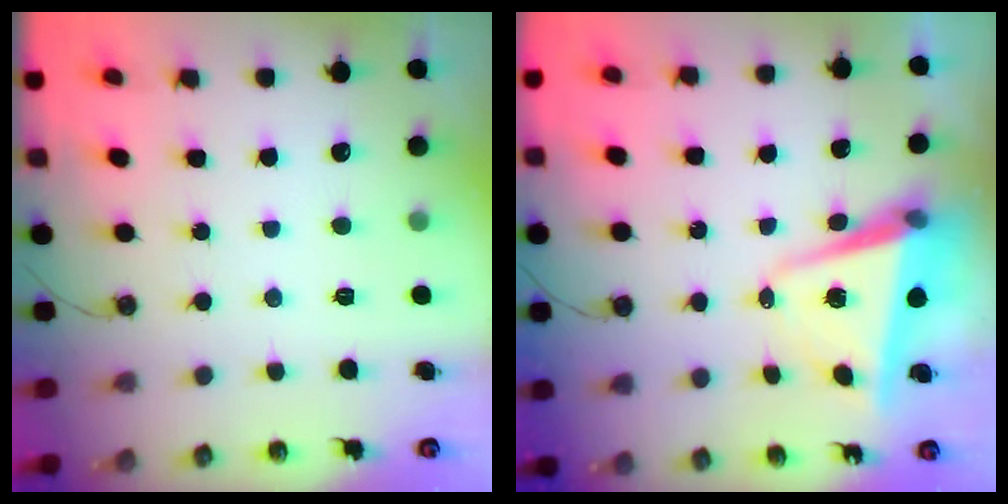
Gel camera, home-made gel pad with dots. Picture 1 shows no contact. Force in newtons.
{"total": 7.1, "press": 6.9, "slide": 1.7}